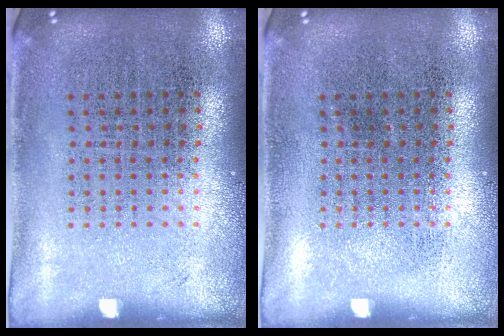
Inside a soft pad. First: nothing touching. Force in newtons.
{"total": 0.0}